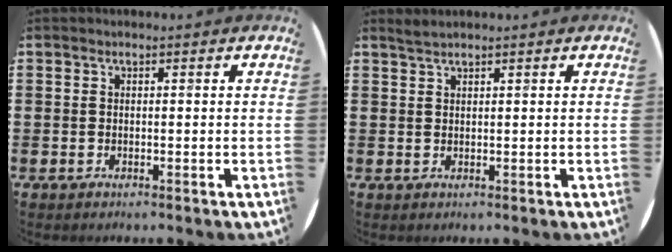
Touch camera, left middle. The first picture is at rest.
{"total": 1.2, "force": [1.1, -0.1, 0.3], "torque": [-0.007, 0.002, 0.021]}